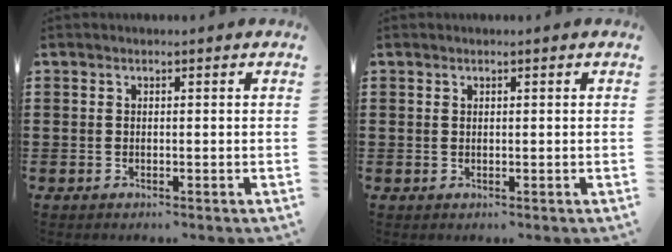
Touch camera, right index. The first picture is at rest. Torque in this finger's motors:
{"motor_torque": [-0.24, -0.28, 0.00, -0.01]}